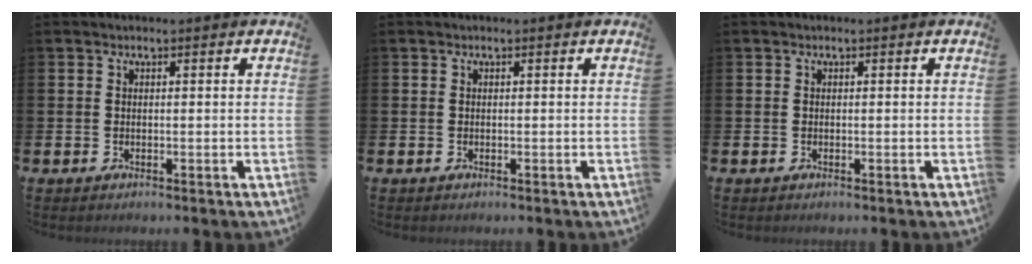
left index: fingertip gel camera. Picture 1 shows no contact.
{"total": 0.0}
{"total": 0.0}